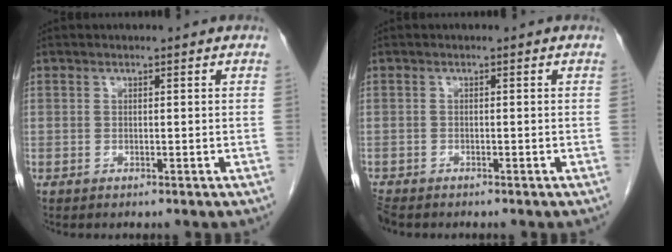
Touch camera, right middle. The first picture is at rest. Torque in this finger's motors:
{"motor_torque": [0.34, -0.24, 0.09, 0.02]}